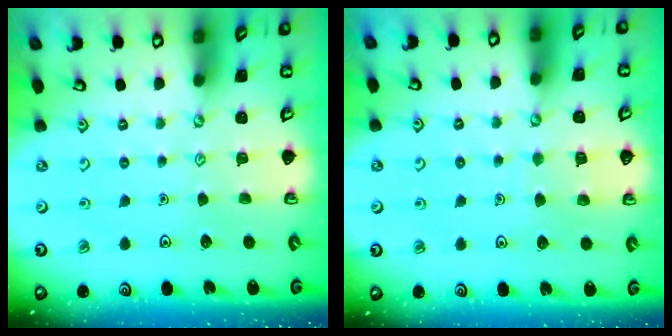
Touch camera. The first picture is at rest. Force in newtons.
{"total": 4.7, "press": 4.6, "slide": 0.4}